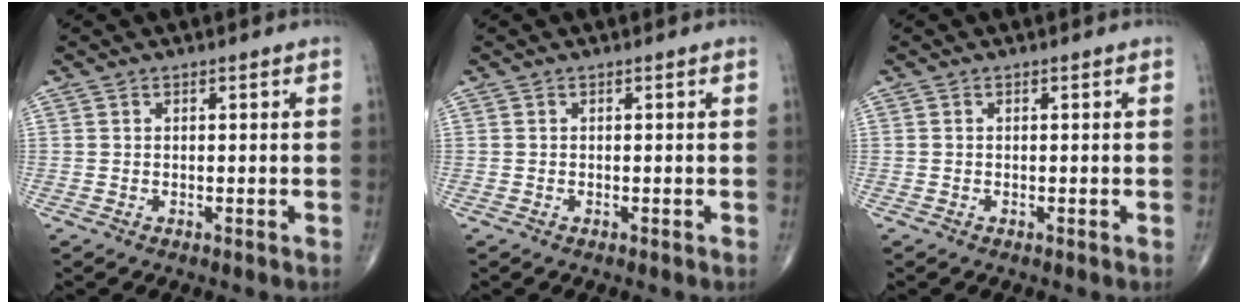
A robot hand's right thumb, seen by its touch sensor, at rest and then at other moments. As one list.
[{"total": 0.0}, {"total": 0.0}]